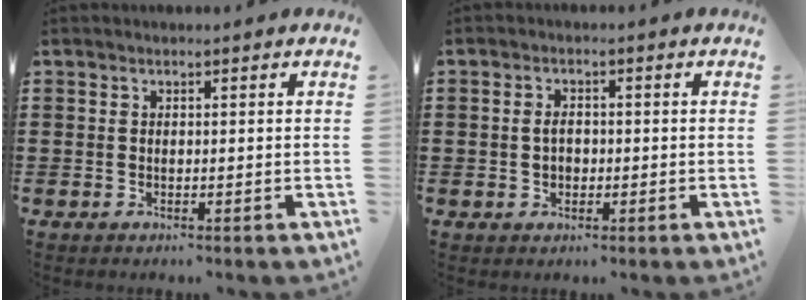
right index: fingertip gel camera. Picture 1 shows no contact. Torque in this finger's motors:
{"motor_torque": [1.06, 1.08, 0.06, 0.07]}